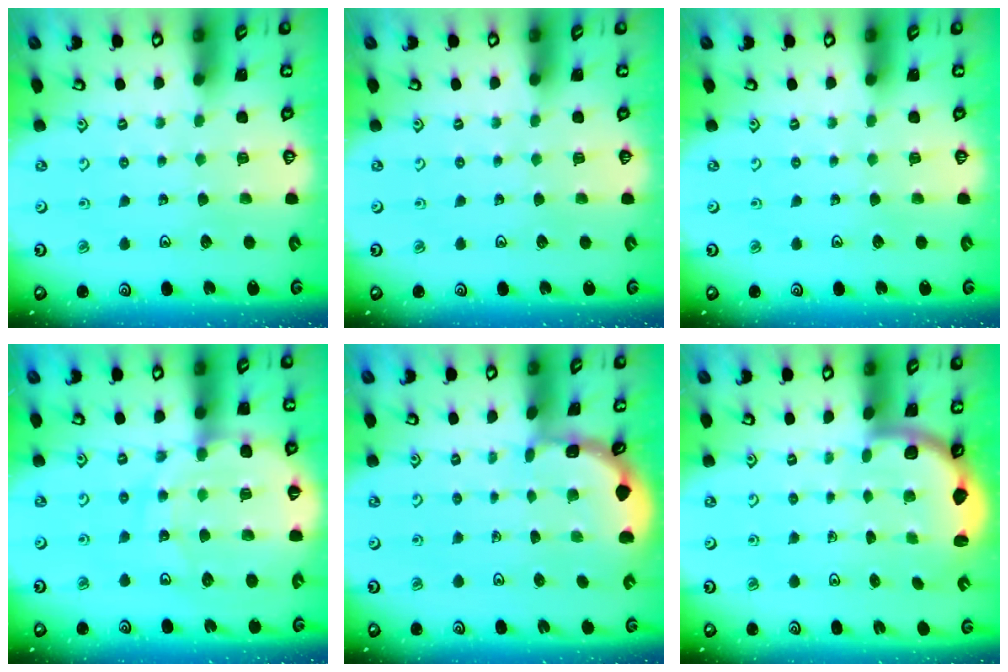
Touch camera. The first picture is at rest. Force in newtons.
{"total": 0.0}
{"total": 0.0}
{"total": 15.0, "press": 14.6, "slide": 3.5}
{"total": 1.7, "press": 1.7, "slide": 0.1}
{"total": 2.5, "press": 2.5, "slide": 0.6}